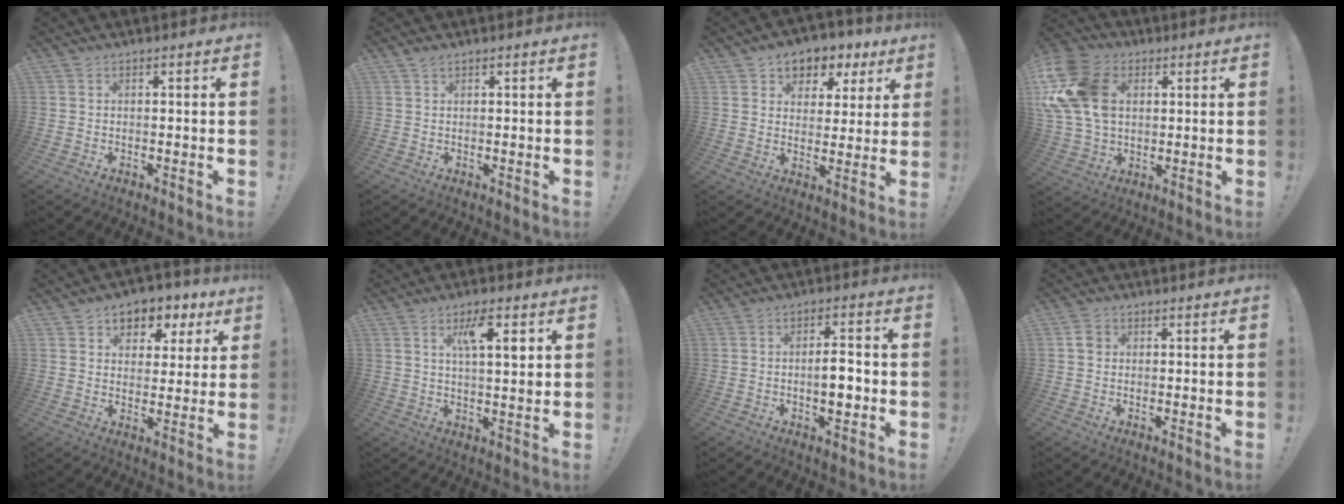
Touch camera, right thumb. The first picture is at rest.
{"total": 1.3, "force": [1.0, 0.6, 0.6], "torque": [-0.008, -0.001, 0.018]}
{"total": 6.4, "force": [2.7, 5.6, 1.5], "torque": [-0.001, -0.027, 0.052]}
{"total": 19.8, "force": [4.8, 14.4, 12.6], "torque": [-0.246, -0.007, 0.094]}
{"total": 6.4, "force": [2.5, 5.5, 2.1], "torque": [-0.011, -0.018, 0.045]}
{"total": 8.7, "force": [4.0, 1.8, 7.5], "torque": [-0.125, -0.011, 0.060]}
{"total": 6.3, "force": [-1.5, 2.3, 5.7], "torque": [-0.077, 0.005, -0.030]}
{"total": 2.5, "force": [0.3, 2.2, 1.1], "torque": [-0.005, 0.000, 0.002]}